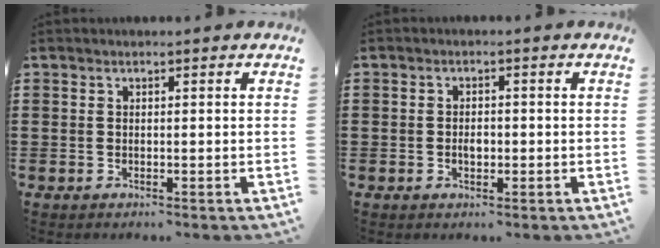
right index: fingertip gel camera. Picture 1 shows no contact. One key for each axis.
{"total": 1.7, "fx": -0.3, "fy": 1.0, "fz": 1.4, "tx": -0.027, "ty": 0.002, "tz": -0.005}